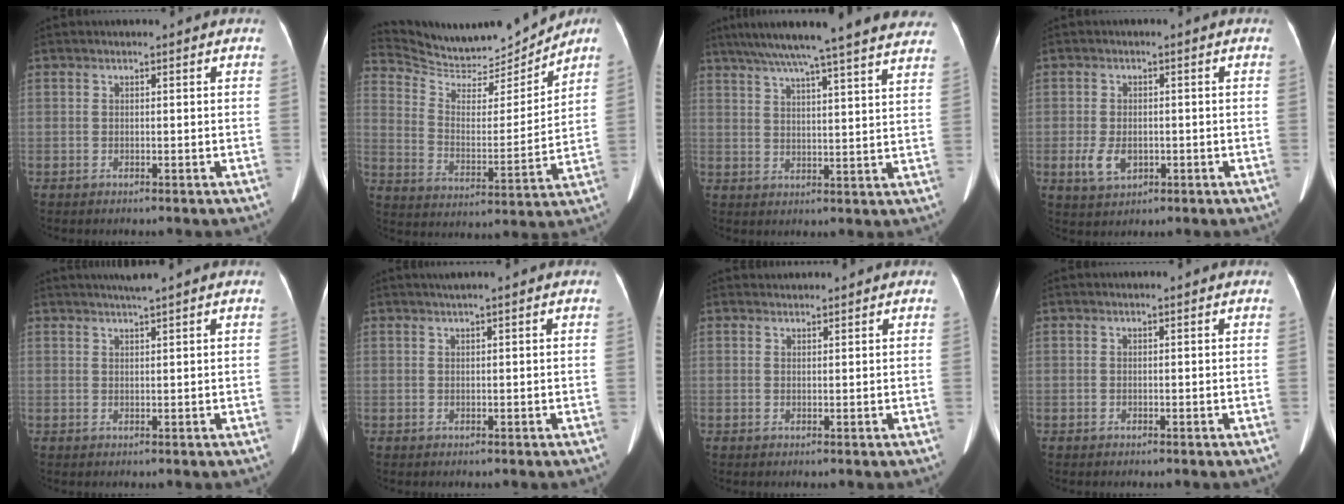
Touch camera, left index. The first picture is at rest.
{"total": 12.9, "force": [12.8, 1.3, 1.2], "torque": [-0.039, -0.012, 0.220]}
{"total": 25.4, "force": [22.2, 1.0, 12.4], "torque": [-0.203, -0.010, 0.279]}
{"total": 4.3, "force": [-2.6, 2.6, 2.4], "torque": [-0.054, -0.008, -0.036]}
{"total": 2.7, "force": [2.2, -0.7, 1.4], "torque": [-0.019, 0.008, 0.040]}
{"total": 1.1, "force": [0.7, -0.2, 0.9], "torque": [-0.020, 0.008, 0.019]}
{"total": 1.1, "force": [1.1, 0.1, -0.2], "torque": [-0.004, 0.011, 0.021]}
{"total": 0.0}